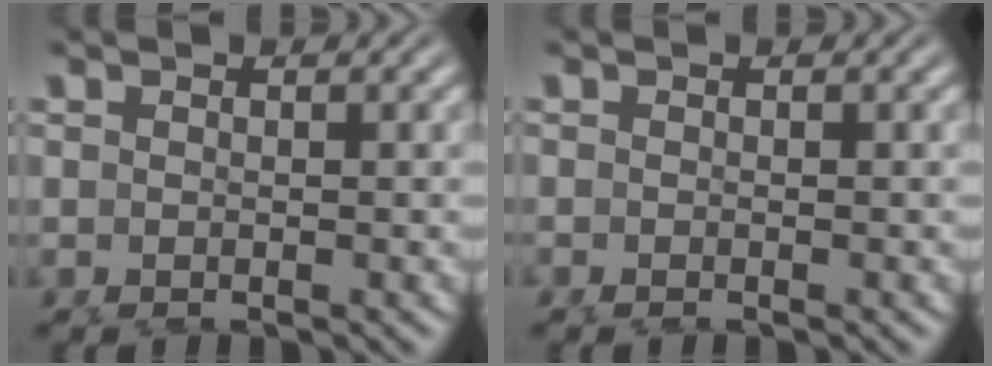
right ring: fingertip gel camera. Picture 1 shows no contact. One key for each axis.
{"total": 0.5, "fx": -0.5, "fy": -0.1, "fz": 0.1, "tx": 0.002, "ty": -0.001, "tz": -0.009}